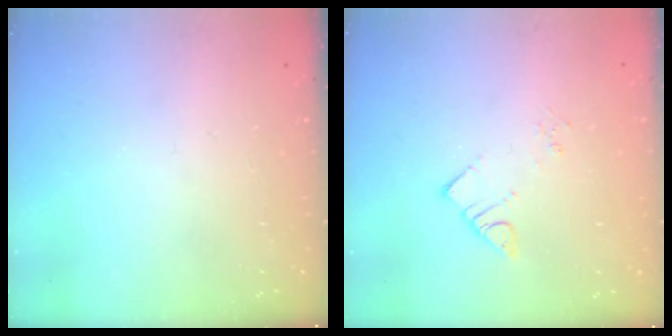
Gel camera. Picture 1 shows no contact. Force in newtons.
{"total": 2.8, "press": 2.8, "slide": 0.1}